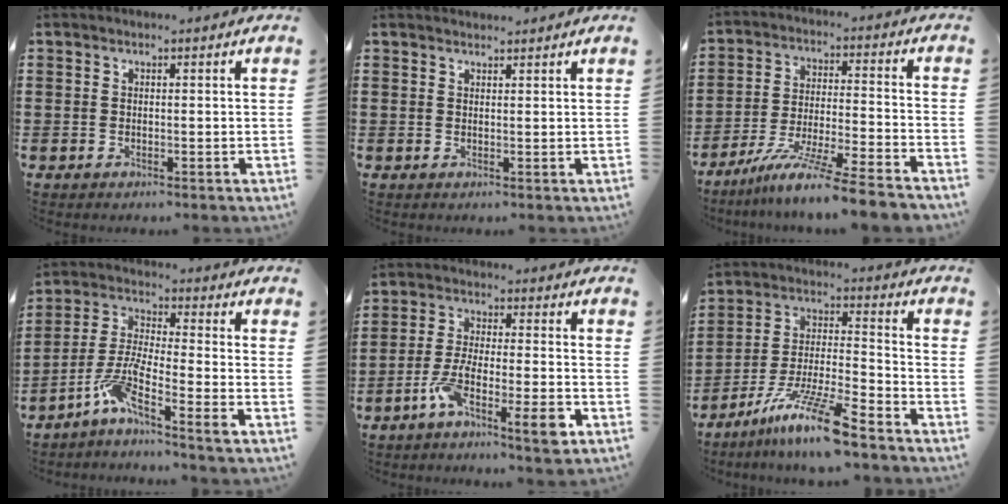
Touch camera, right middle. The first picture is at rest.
{"total": 1.3, "force": [1.3, 0.1, 0.0], "torque": [-0.003, -0.002, 0.026]}
{"total": 10.1, "force": [-8.6, -0.7, 5.3], "torque": [-0.098, -0.002, -0.170]}
{"total": 7.0, "force": [-4.8, 0.8, 5.1], "torque": [-0.111, -0.012, -0.095]}
{"total": 8.4, "force": [-5.0, 1.6, 6.6], "torque": [-0.129, 0.002, -0.092]}
{"total": 11.2, "force": [-8.5, 0.7, 7.3], "torque": [-0.144, 0.004, -0.167]}